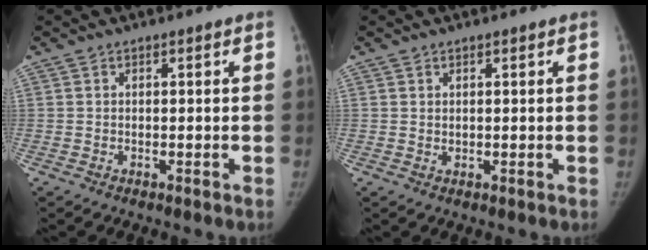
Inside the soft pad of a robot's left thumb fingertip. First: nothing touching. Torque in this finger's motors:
{"motor_torque": [-0.06, 0.01, -0.03, 0.14, -0.02]}